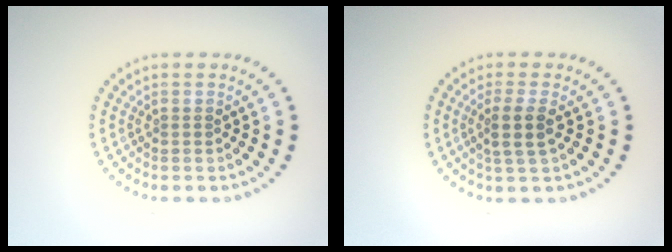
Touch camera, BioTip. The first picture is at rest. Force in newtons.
{"total": 2.3, "press": 1.9, "slide": 1.3}